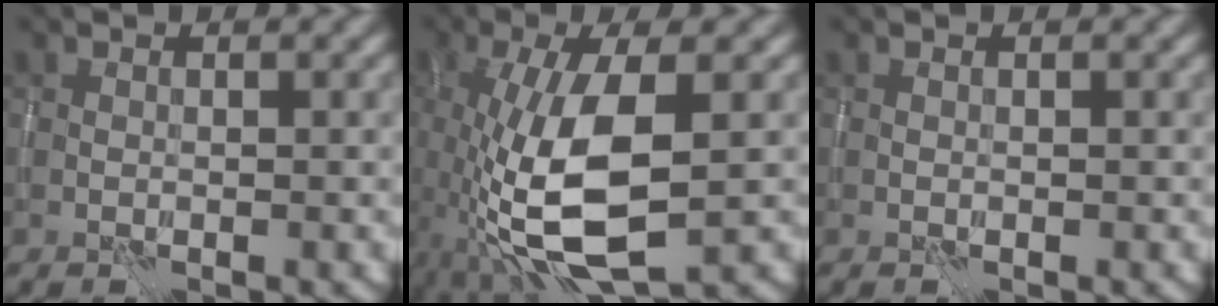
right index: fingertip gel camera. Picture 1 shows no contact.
{"total": 9.3, "force": [-2.1, 3.3, 8.4], "torque": [-0.188, -0.008, -0.041]}
{"total": 0.0}